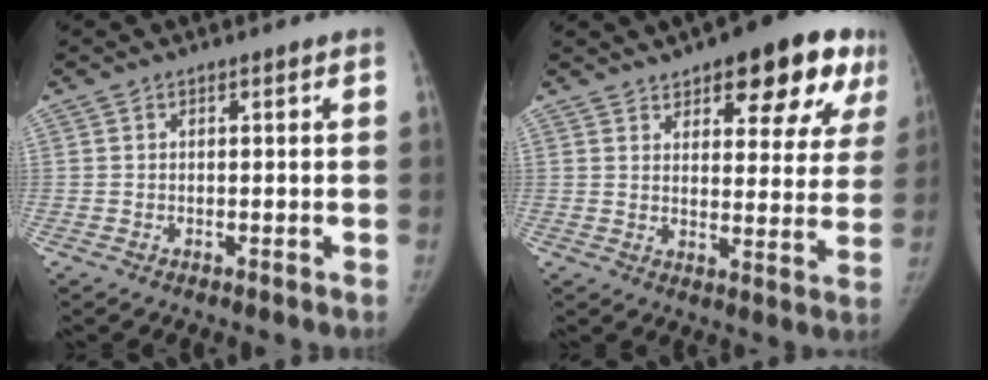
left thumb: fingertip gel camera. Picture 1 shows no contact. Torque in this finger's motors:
{"motor_torque": [0.31, 0.25, 0.98, -1.17, 0.08]}